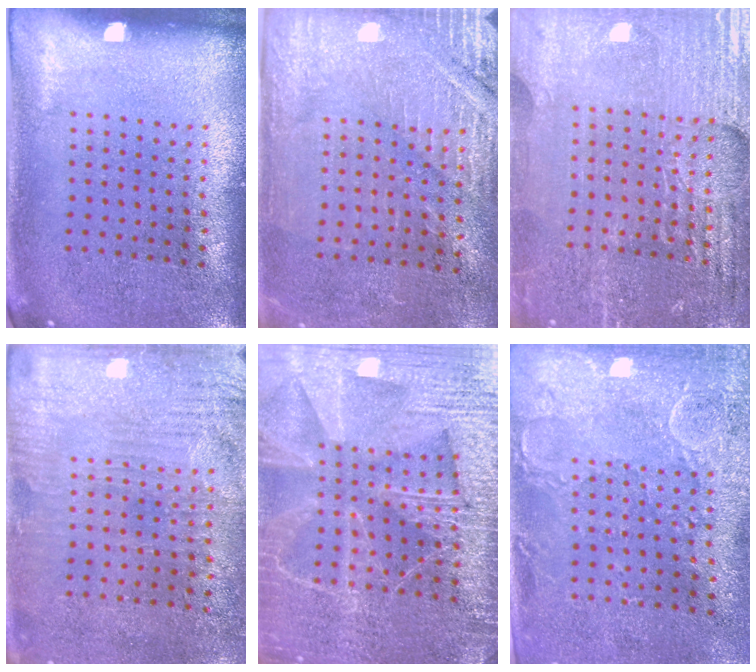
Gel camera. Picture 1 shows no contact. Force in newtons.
{"total": 2.9, "press": 2.8, "slide": 0.5}
{"total": 4.7, "press": 4.4, "slide": 1.7}
{"total": 3.3, "press": 3.1, "slide": 1.2}
{"total": 6.6, "press": 6.5, "slide": 0.9}
{"total": 3.1, "press": 2.3, "slide": 2.0}